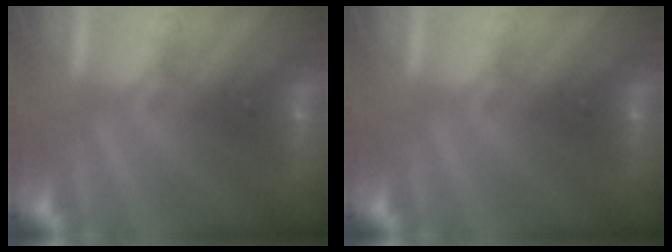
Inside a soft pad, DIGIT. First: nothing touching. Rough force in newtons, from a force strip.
{"total": 0.0}